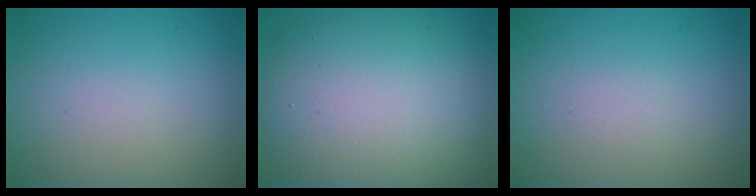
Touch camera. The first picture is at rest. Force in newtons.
{"total": 12.8, "press": 12.7, "slide": 0.9}
{"total": 1.0, "press": 1.0, "slide": 0.0}